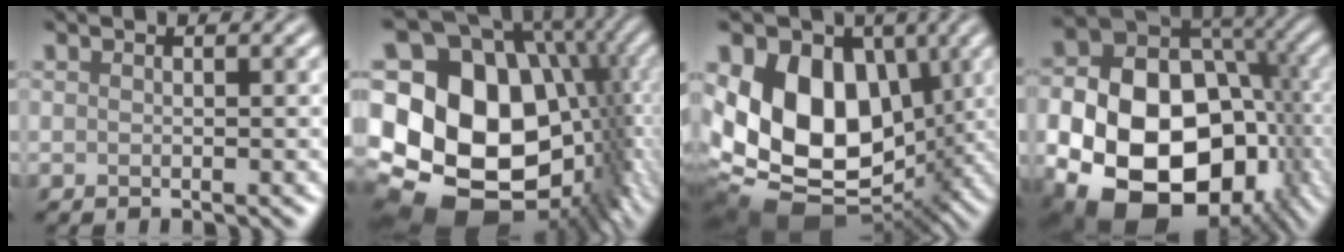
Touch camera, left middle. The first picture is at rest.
{"total": 20.6, "force": [-1.2, 15.3, 13.8], "torque": [-0.222, -0.005, 0.010]}
{"total": 16.6, "force": [1.3, 11.8, 11.6], "torque": [-0.186, -0.001, 0.035]}
{"total": 21.3, "force": [-6.3, 16.1, 12.4], "torque": [-0.205, -0.045, -0.102]}